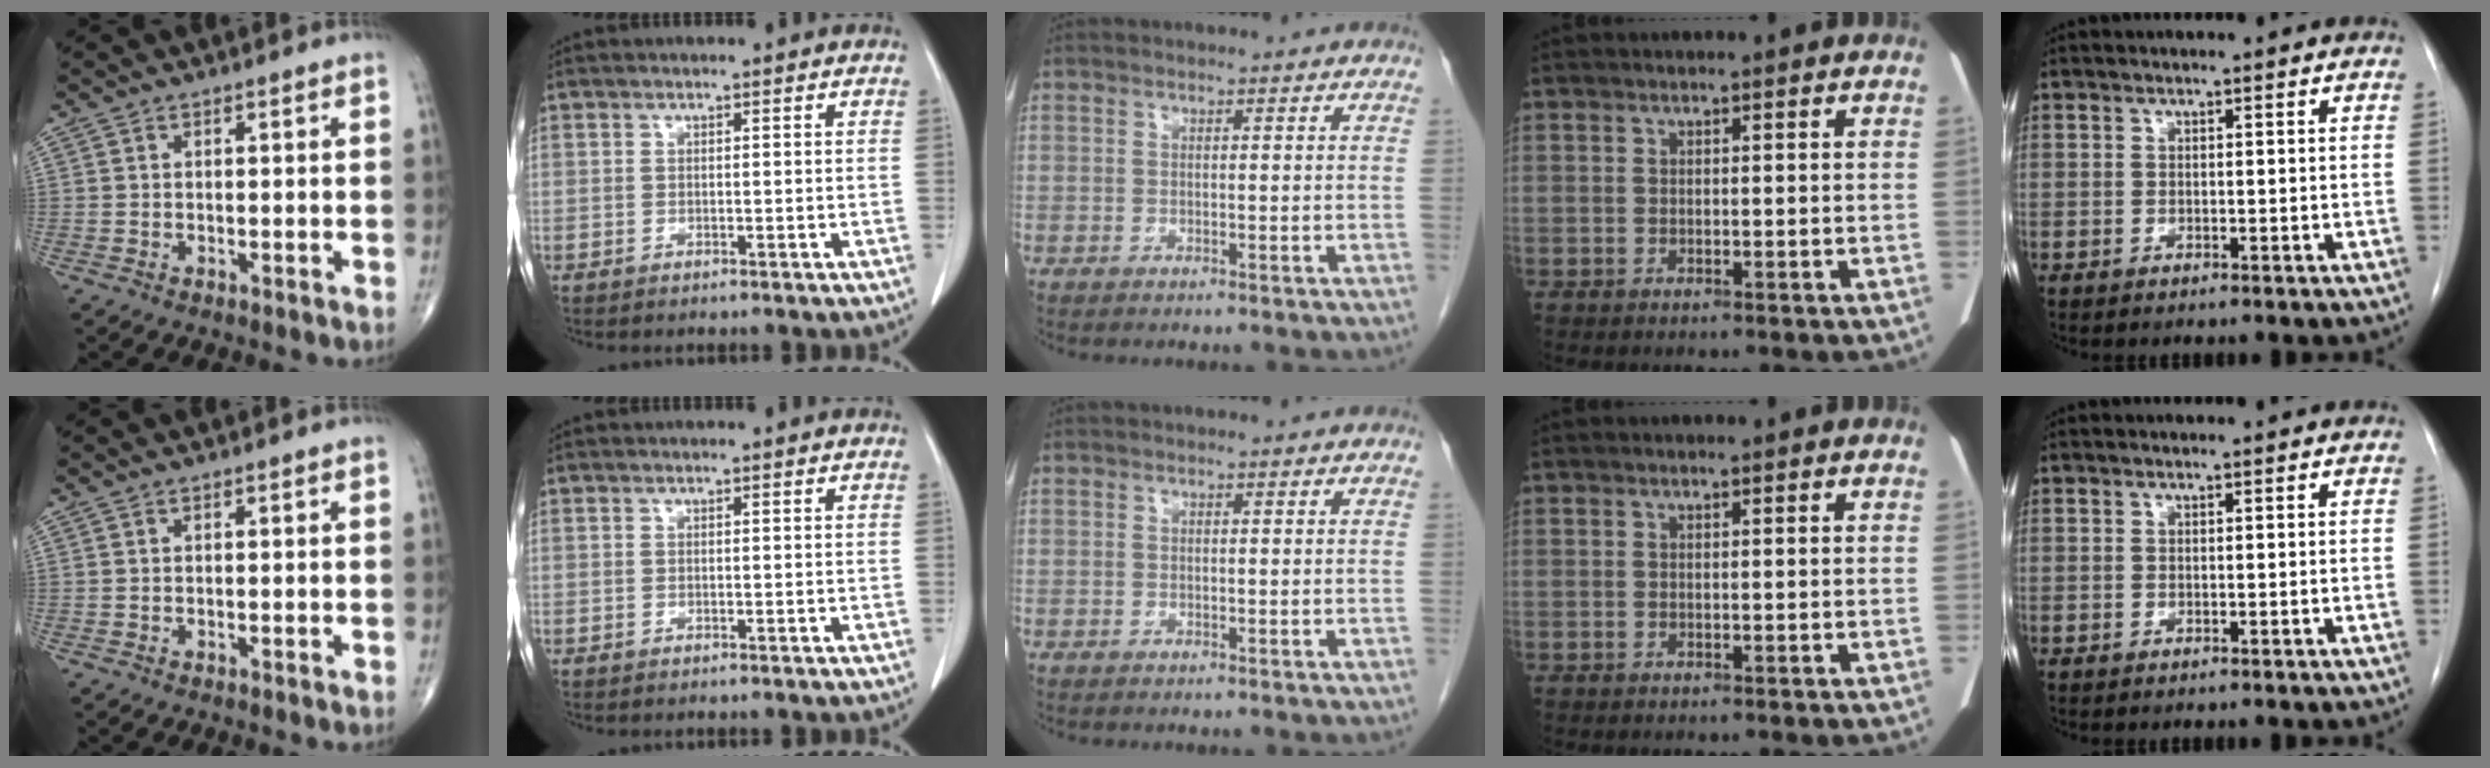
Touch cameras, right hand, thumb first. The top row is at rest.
{}